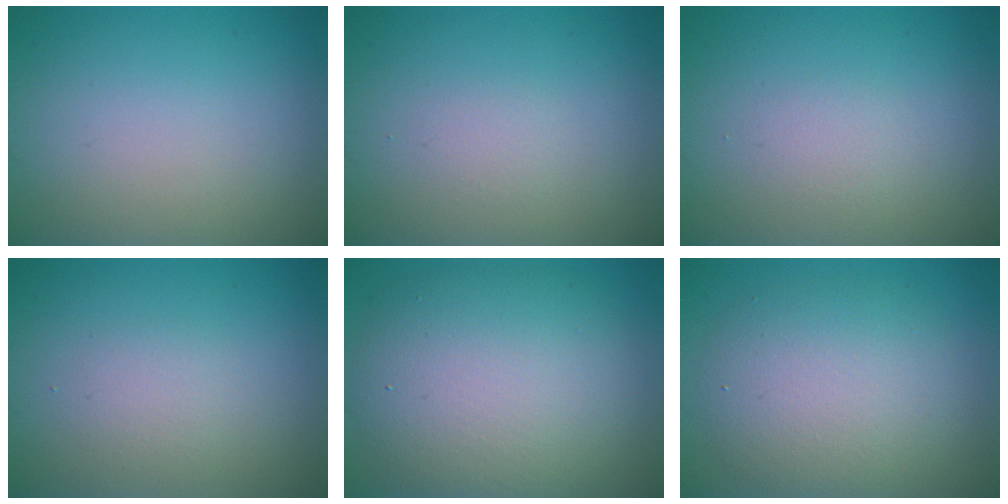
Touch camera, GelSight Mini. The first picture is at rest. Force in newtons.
{"total": 0.8, "press": 0.8, "slide": 0.1}
{"total": 1.1, "press": 1.1, "slide": 0.0}
{"total": 1.3, "press": 1.3, "slide": 0.1}
{"total": 9.6, "press": 9.5, "slide": 0.9}
{"total": 5.7, "press": 5.7, "slide": 0.6}